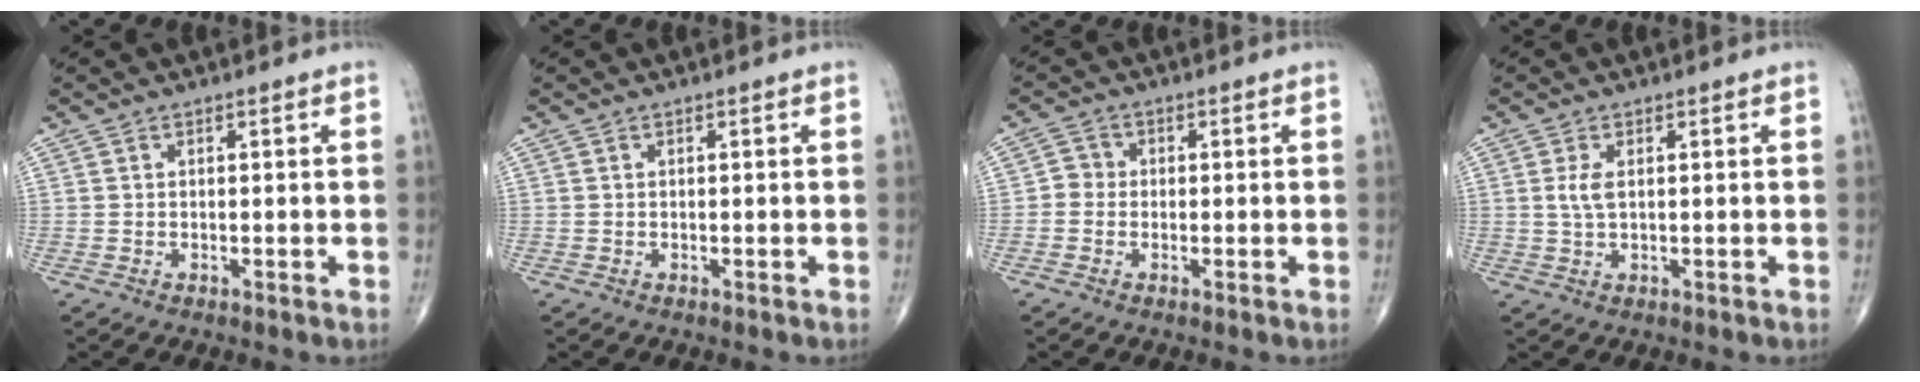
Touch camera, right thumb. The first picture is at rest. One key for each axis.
{"total": 0.0}
{"total": 2.5, "fx": -0.5, "fy": 2.3, "fz": 0.8, "tx": 0.001, "ty": 0.008, "tz": -0.018}
{"total": 2.7, "fx": 0.5, "fy": 1.2, "fz": 2.4, "tx": -0.056, "ty": 0.002, "tz": 0.014}